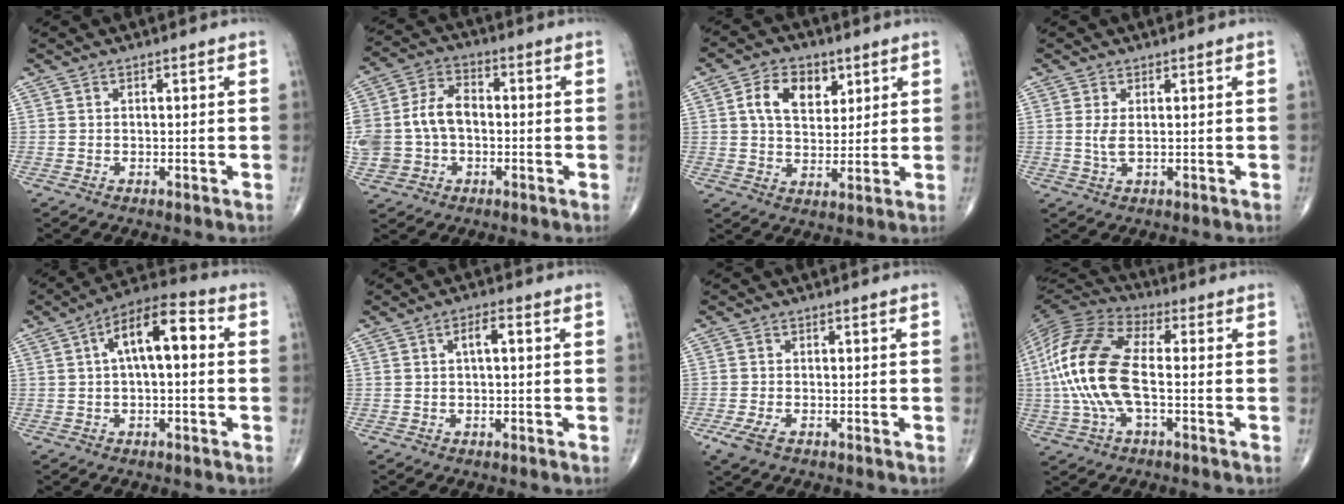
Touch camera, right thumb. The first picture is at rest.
{"total": 13.3, "force": [-1.0, 9.7, 9.1], "torque": [-0.194, 0.030, -0.016]}
{"total": 9.3, "force": [3.4, 6.2, 6.0], "torque": [-0.077, -0.009, 0.059]}
{"total": 2.4, "force": [0.3, 0.8, 2.2], "torque": [-0.054, -0.005, 0.010]}
{"total": 11.2, "force": [1.8, 4.7, 10.0], "torque": [-0.162, 0.037, 0.019]}
{"total": 3.1, "force": [0.6, 1.1, 2.8], "torque": [-0.048, 0.010, 0.008]}
{"total": 3.3, "force": [-1.7, 1.6, 2.4], "torque": [-0.058, -0.003, -0.031]}
{"total": 17.6, "force": [-1.3, 7.9, 15.7], "torque": [-0.344, 0.028, -0.027]}